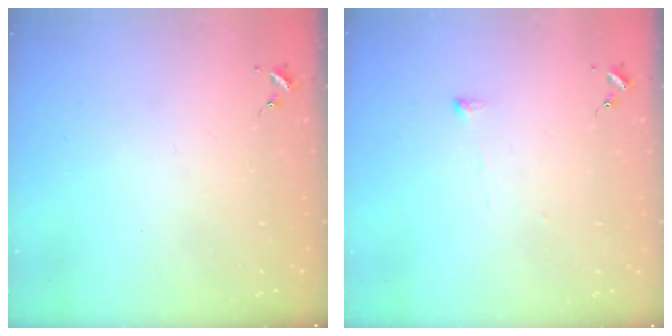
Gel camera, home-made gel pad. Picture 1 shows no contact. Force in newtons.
{"total": 2.7, "press": 2.6, "slide": 0.5}